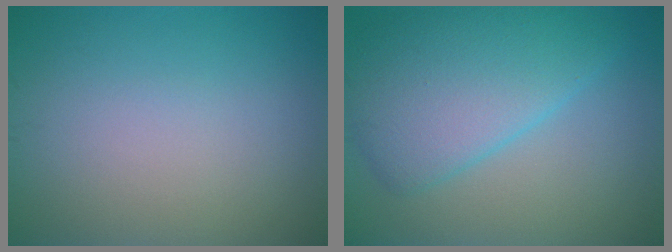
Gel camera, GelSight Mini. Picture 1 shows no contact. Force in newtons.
{"total": 6.8, "press": 6.8, "slide": 0.1}